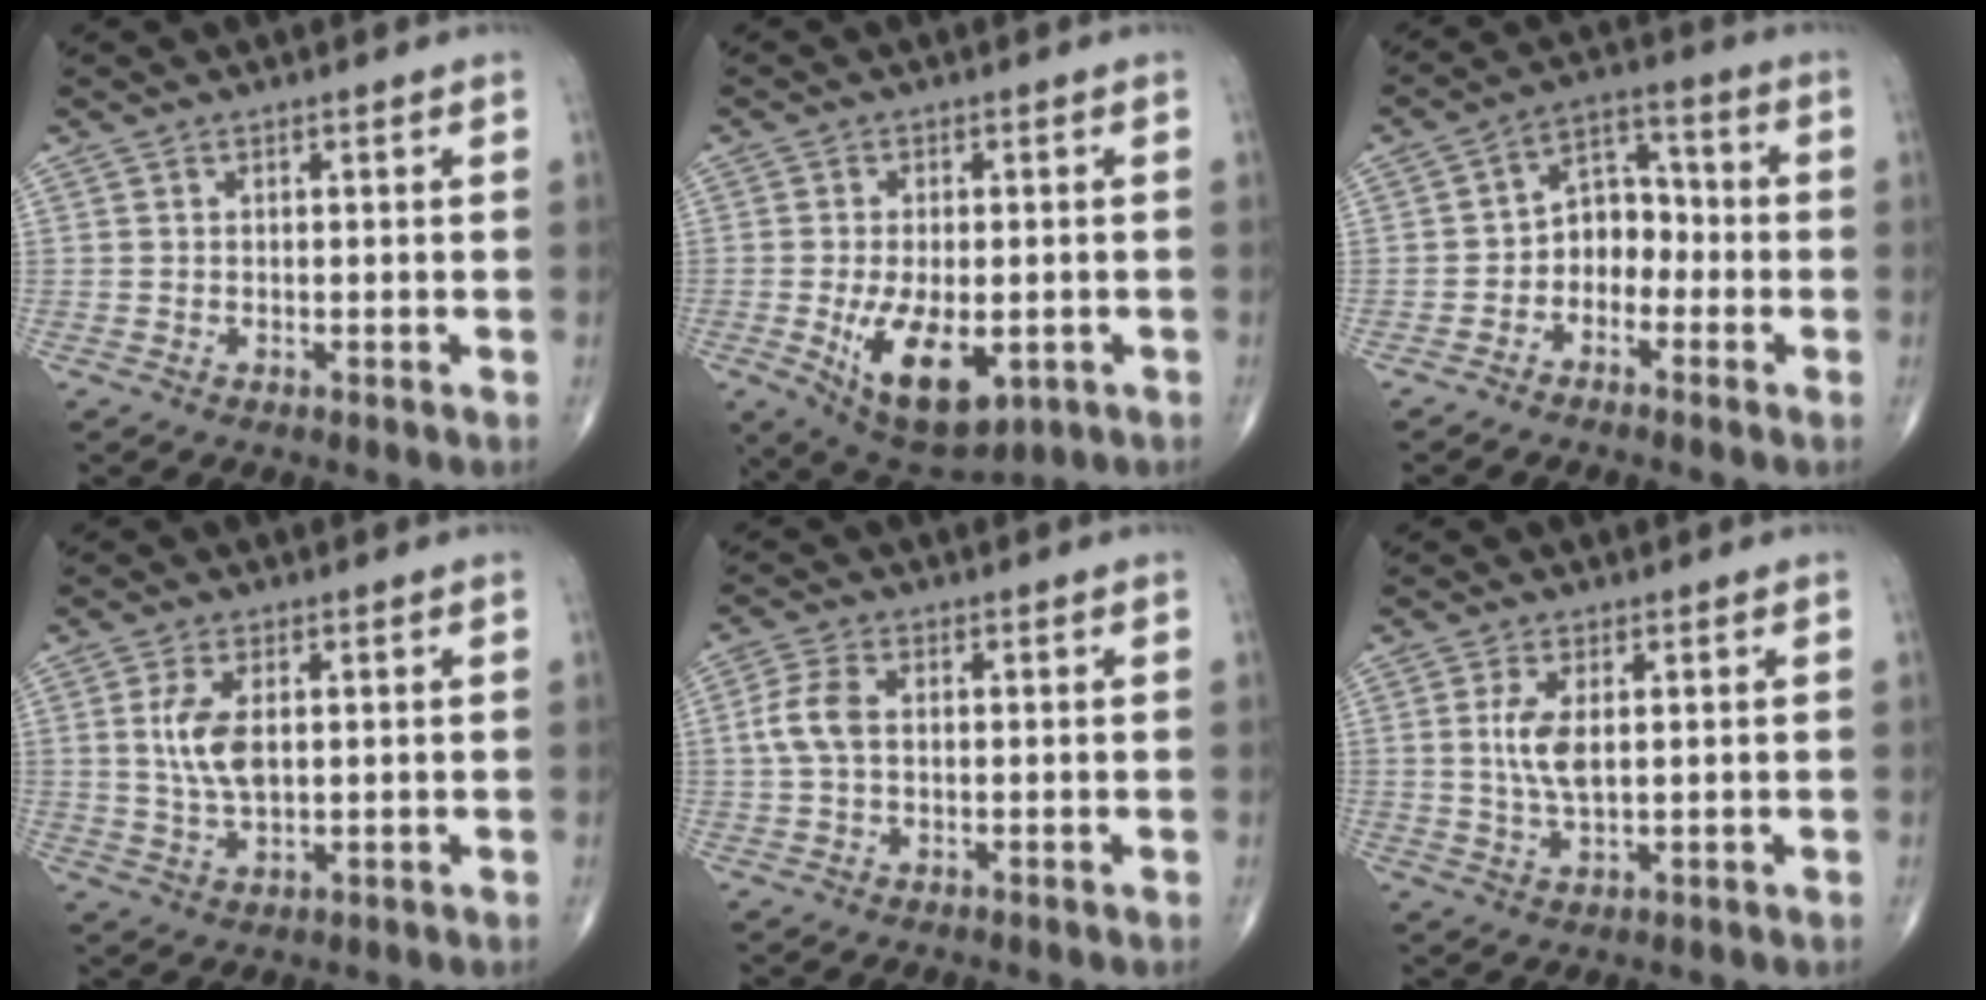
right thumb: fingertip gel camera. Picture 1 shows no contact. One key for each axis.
{"total": 12.4, "fx": -3.2, "fy": 6.3, "fz": 10.2, "tx": -0.152, "ty": -0.009, "tz": -0.035}
{"total": 7.1, "fx": -2.5, "fy": 5.3, "fz": 4.0, "tx": -0.031, "ty": 0.042, "tz": -0.058}
{"total": 6.6, "fx": 1.1, "fy": 3.2, "fz": 5.7, "tx": -0.118, "ty": -0.005, "tz": 0.023}
{"total": 5.0, "fx": 0.3, "fy": 2.9, "fz": 4.1, "tx": -0.100, "ty": 0.011, "tz": 0.000}
{"total": 5.3, "fx": 0.9, "fy": 2.1, "fz": 4.8, "tx": -0.104, "ty": -0.008, "tz": 0.021}